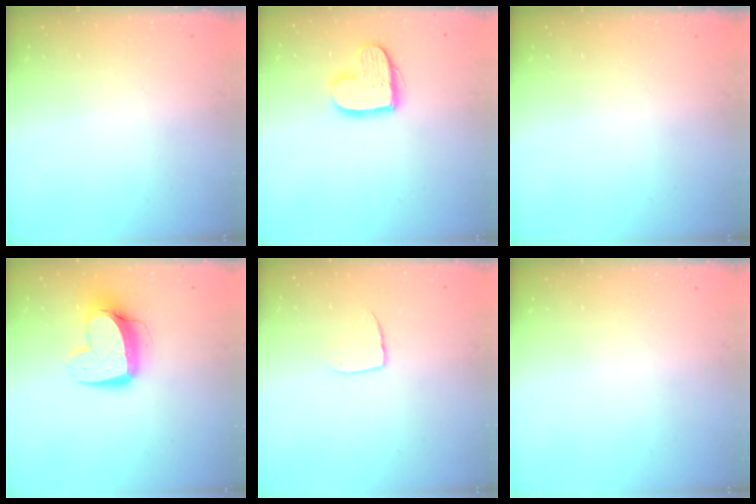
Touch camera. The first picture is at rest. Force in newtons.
{"total": 13.4, "press": 13.3, "slide": 1.2}
{"total": 0.0}
{"total": 12.4, "press": 12.3, "slide": 1.5}
{"total": 6.1, "press": 6.1, "slide": 0.4}
{"total": 0.0}